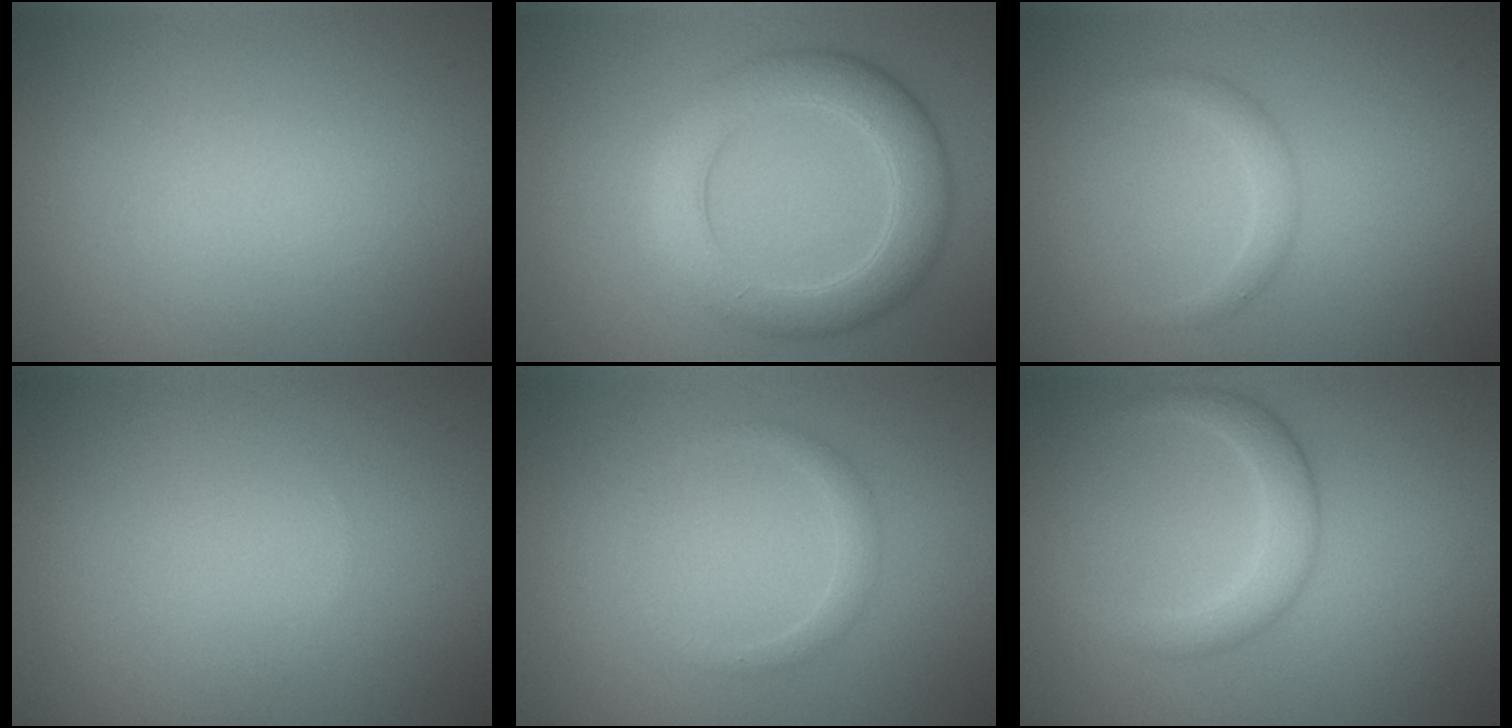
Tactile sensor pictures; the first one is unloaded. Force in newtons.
{"total": 5.2, "press": 5.2, "slide": 0.2}
{"total": 0.9, "press": 0.9, "slide": 0.0}
{"total": 0.0}
{"total": 1.1, "press": 1.1, "slide": 0.1}
{"total": 2.8, "press": 2.8, "slide": 0.0}